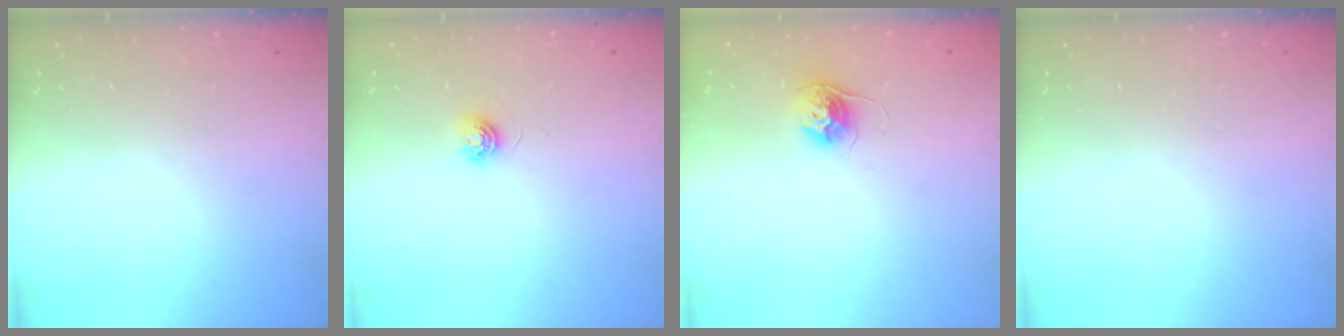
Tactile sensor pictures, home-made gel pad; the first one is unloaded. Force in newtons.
{"total": 5.0, "press": 4.9, "slide": 0.6}
{"total": 10.0, "press": 10.0, "slide": 0.6}
{"total": 0.0}